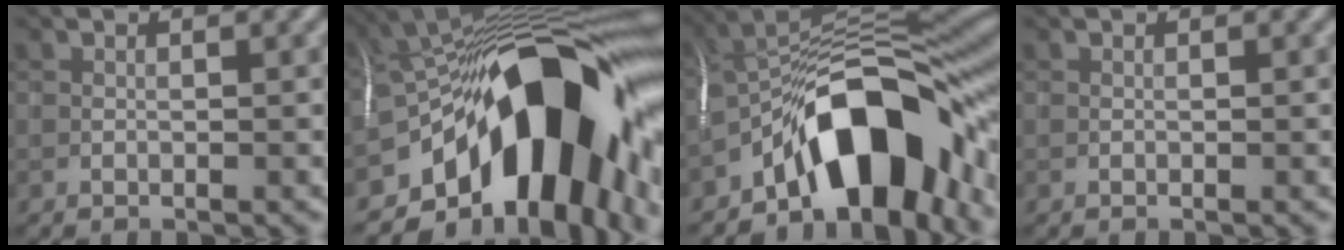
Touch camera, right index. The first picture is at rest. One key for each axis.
{"total": 17.1, "fx": -5.8, "fy": 9.2, "fz": 13.2, "tx": -0.170, "ty": 0.017, "tz": -0.116}
{"total": 12.1, "fx": -5.9, "fy": 5.4, "fz": 9.1, "tx": -0.113, "ty": 0.023, "tz": -0.107}
{"total": 0.0}